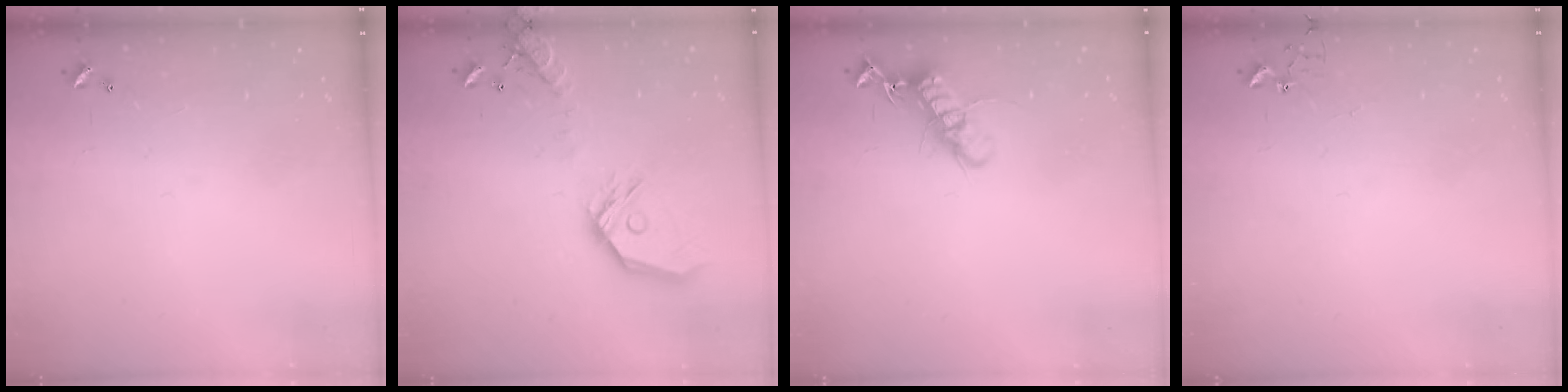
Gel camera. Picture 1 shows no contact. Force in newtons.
{"total": 17.0, "press": 16.8, "slide": 2.7}
{"total": 13.3, "press": 13.3, "slide": 0.9}
{"total": 2.7, "press": 2.7, "slide": 0.2}